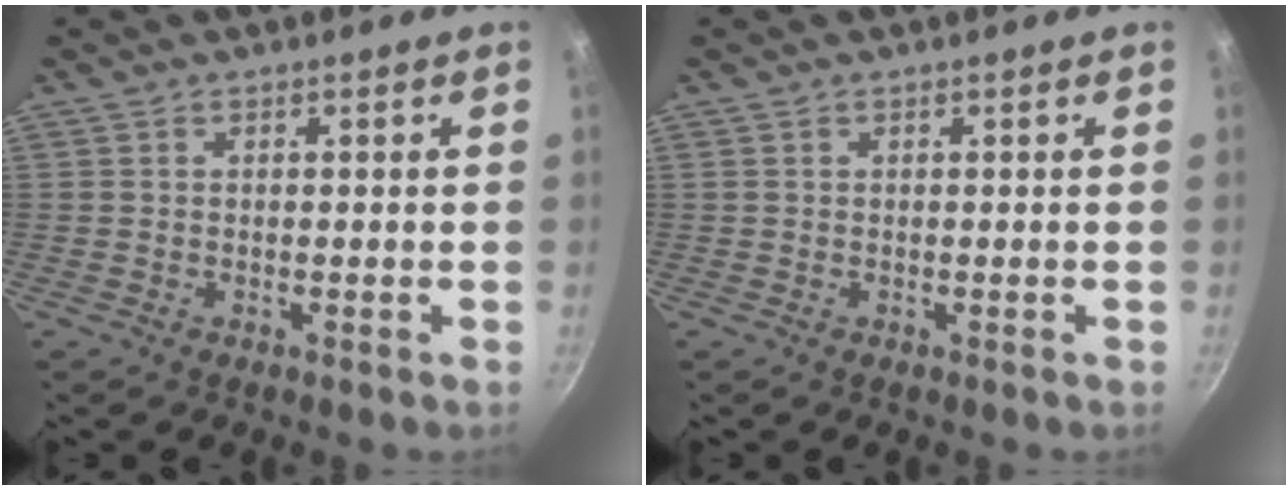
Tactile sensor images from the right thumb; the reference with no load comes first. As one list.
[{"total": 0.0}]